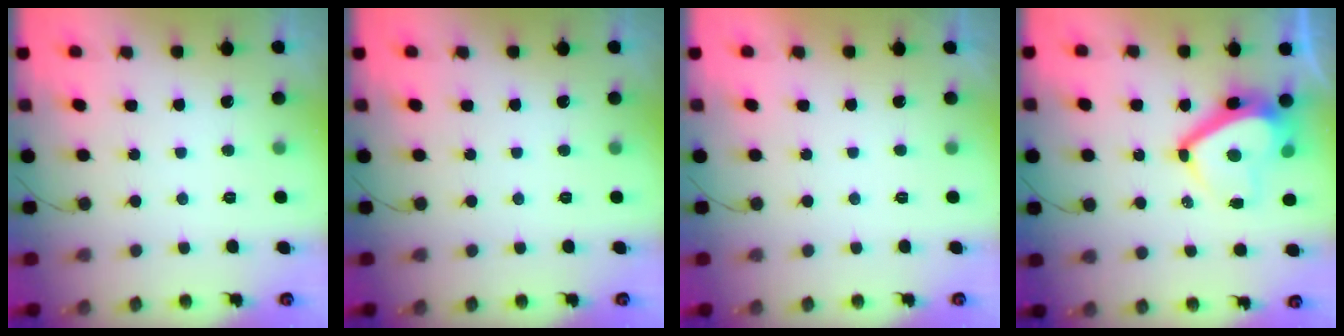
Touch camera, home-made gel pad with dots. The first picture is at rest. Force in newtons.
{"total": 0.0}
{"total": 2.2, "press": 2.1, "slide": 0.3}
{"total": 10.4, "press": 10.3, "slide": 1.6}